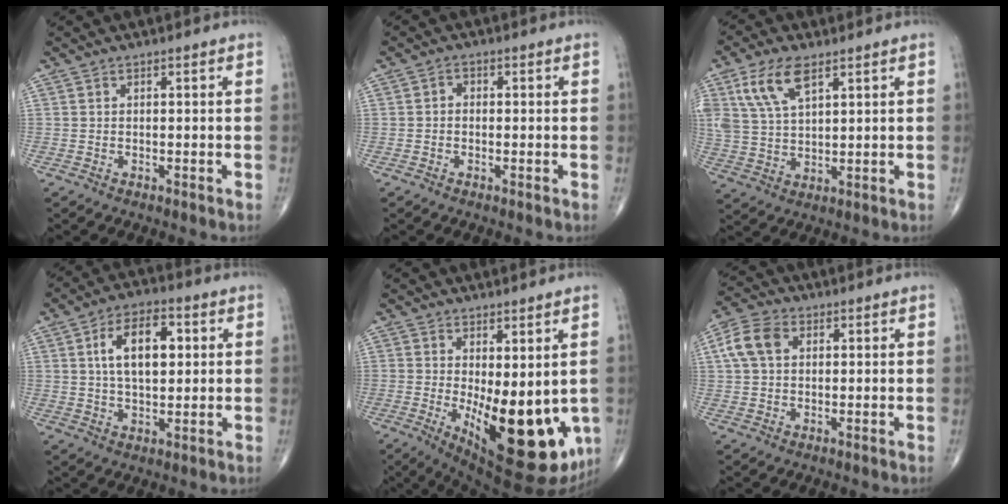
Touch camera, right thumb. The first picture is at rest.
{"total": 1.5, "force": [-0.1, 1.2, 0.9], "torque": [-0.005, 0.008, -0.006]}
{"total": 9.7, "force": [5.0, 4.5, 7.0], "torque": [-0.143, -0.010, 0.102]}
{"total": 11.3, "force": [2.5, 6.1, 9.2], "torque": [-0.138, 0.005, 0.040]}
{"total": 17.8, "force": [-2.6, 7.4, 16.0], "torque": [-0.212, -0.036, -0.010]}
{"total": 7.0, "force": [1.8, 4.9, 4.7], "torque": [-0.097, 0.015, 0.031]}